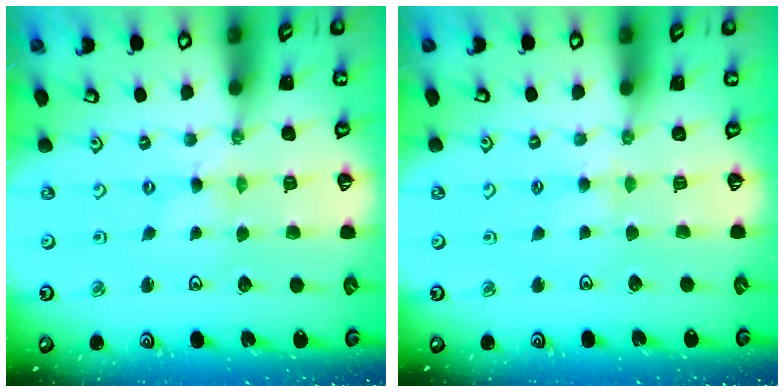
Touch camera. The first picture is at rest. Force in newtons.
{"total": 3.0, "press": 3.0, "slide": 0.6}